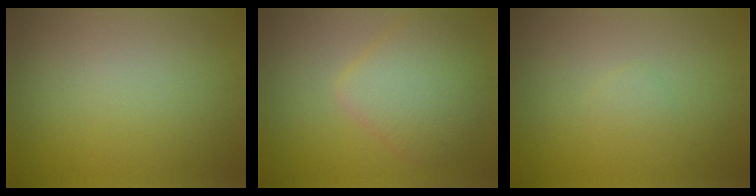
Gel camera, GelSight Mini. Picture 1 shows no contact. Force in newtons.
{"total": 5.0, "press": 5.0, "slide": 0.2}
{"total": 0.7, "press": 0.7, "slide": 0.1}